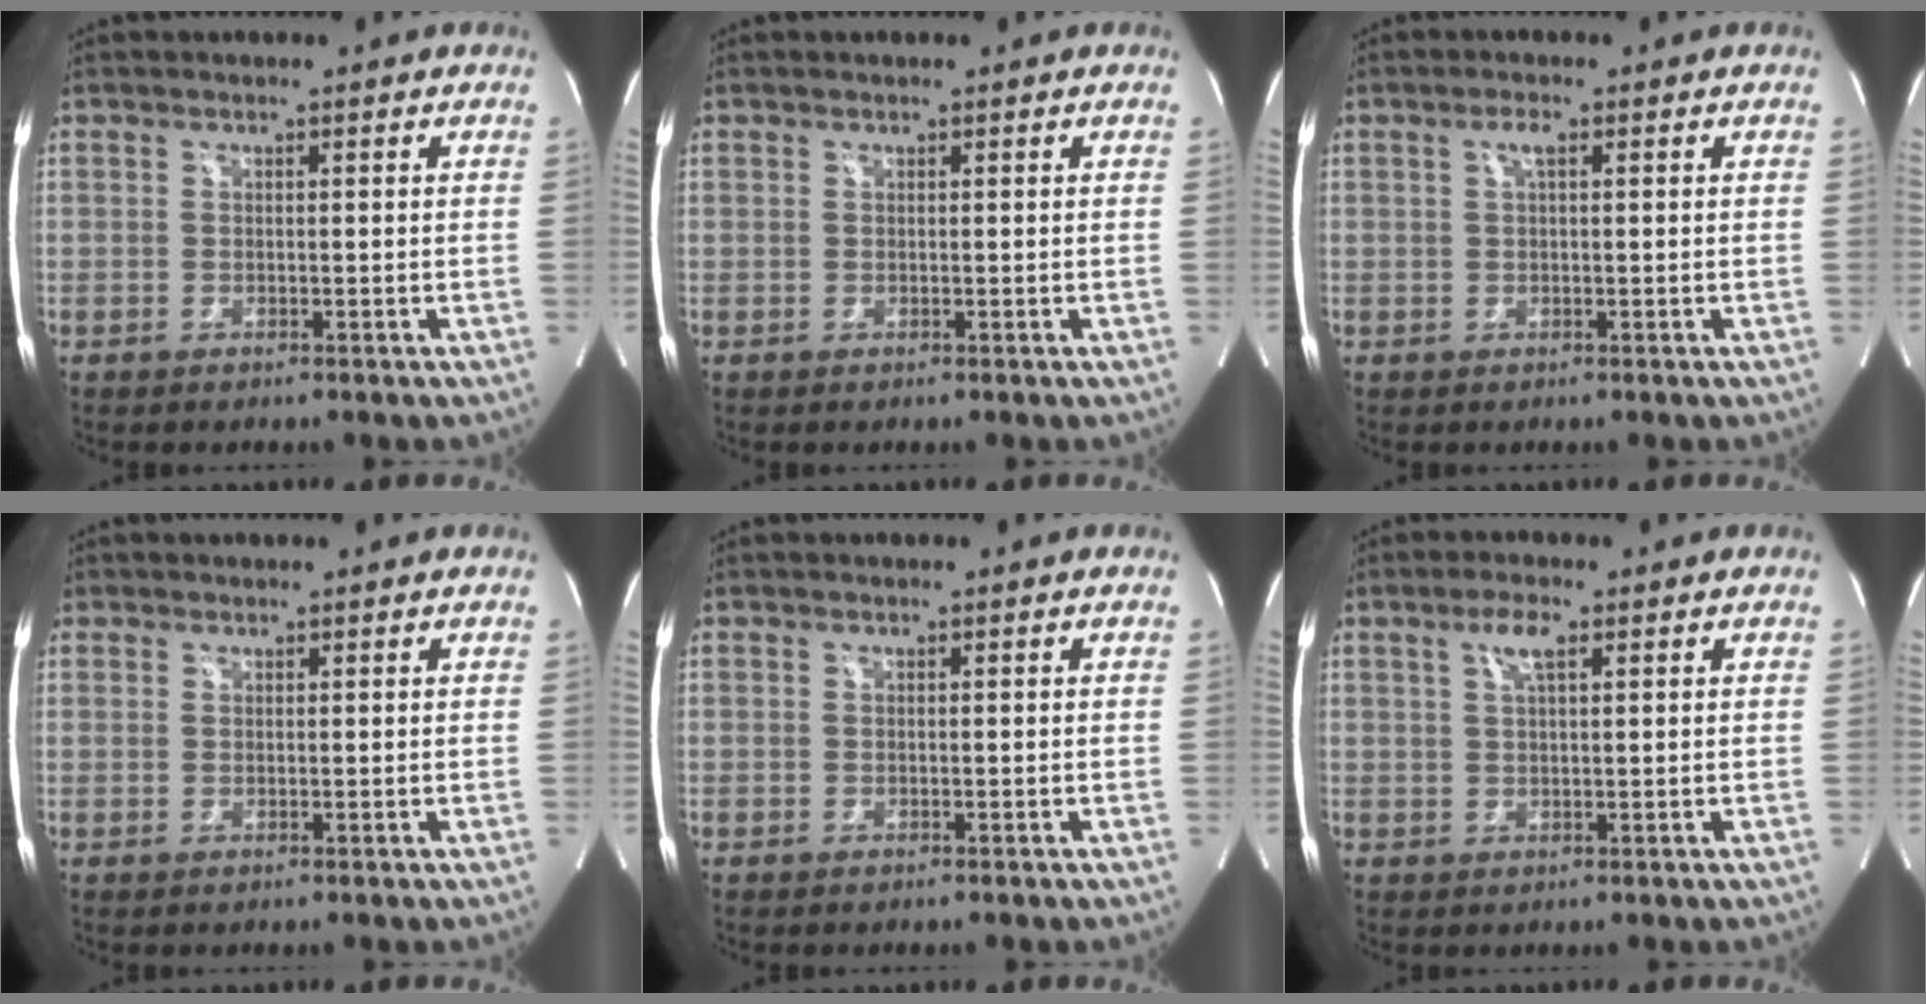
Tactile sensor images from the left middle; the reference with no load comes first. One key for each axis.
{"total": 0.0}
{"total": 1.6, "fx": 0.6, "fy": 0.3, "fz": 1.4, "tx": -0.027, "ty": 0.004, "tz": 0.008}
{"total": 0.8, "fx": 0.5, "fy": 0.7, "fz": 0.0, "tx": 0.005, "ty": 0.000, "tz": 0.007}
{"total": 0.0}
{"total": 3.3, "fx": 1.6, "fy": 0.6, "fz": 2.8, "tx": -0.057, "ty": 0.006, "tz": 0.030}